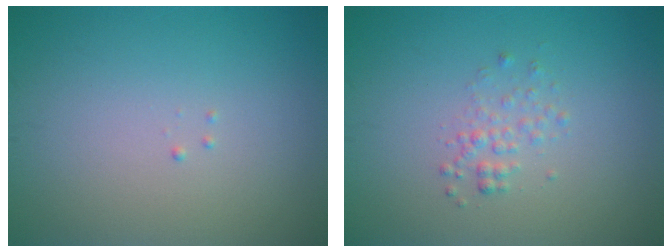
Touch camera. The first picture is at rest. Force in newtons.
{"total": 1.4, "press": 1.4, "slide": 0.1}